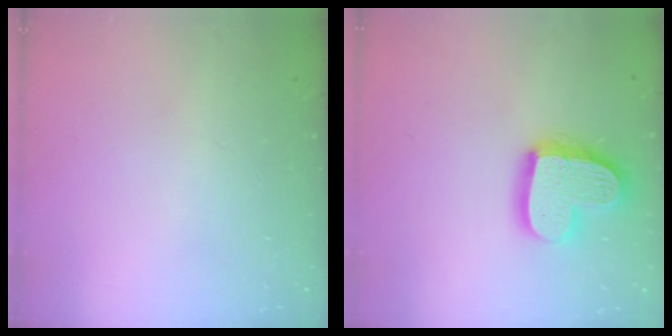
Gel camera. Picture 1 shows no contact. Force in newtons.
{"total": 17.4, "press": 17.3, "slide": 1.6}